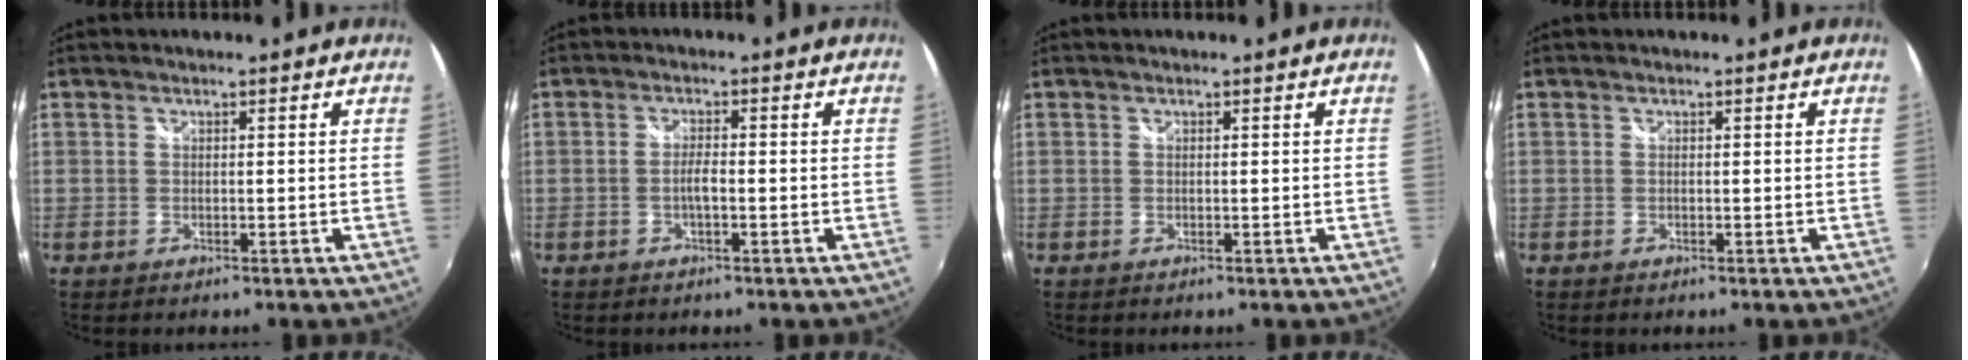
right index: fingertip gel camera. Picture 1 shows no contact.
{"total": 2.2, "force": [-0.8, 0.3, 2.1], "torque": [-0.043, 0.003, -0.016]}
{"total": 0.0}
{"total": 0.0}